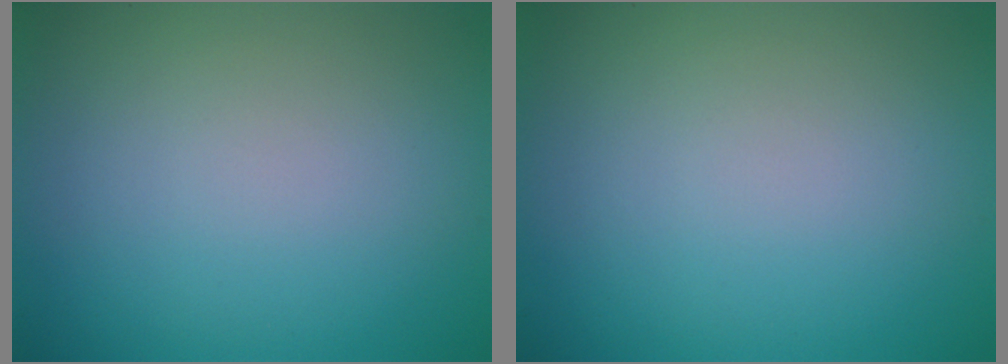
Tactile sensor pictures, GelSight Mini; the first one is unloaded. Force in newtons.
{"total": 0.0}